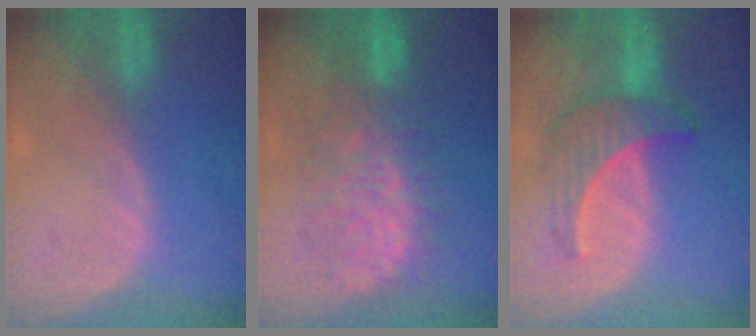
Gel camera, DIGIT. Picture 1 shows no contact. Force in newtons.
{"total": 9.1, "press": 9.1, "slide": 0.6}
{"total": 6.6, "press": 6.4, "slide": 1.7}